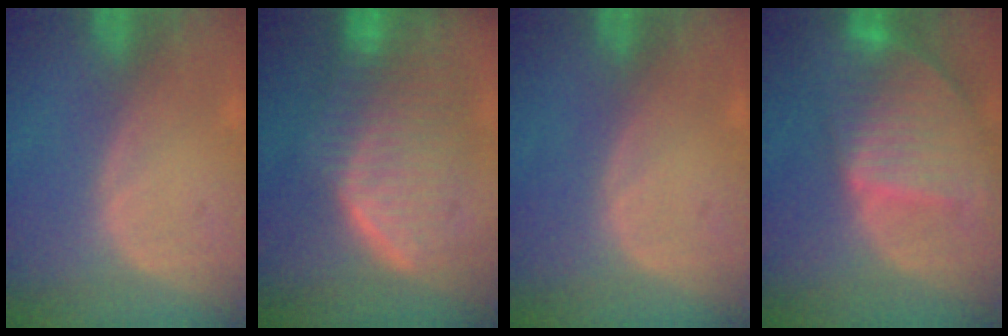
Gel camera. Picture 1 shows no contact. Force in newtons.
{"total": 10.1, "press": 9.0, "slide": 4.5}
{"total": 0.0}
{"total": 9.5, "press": 8.2, "slide": 4.8}